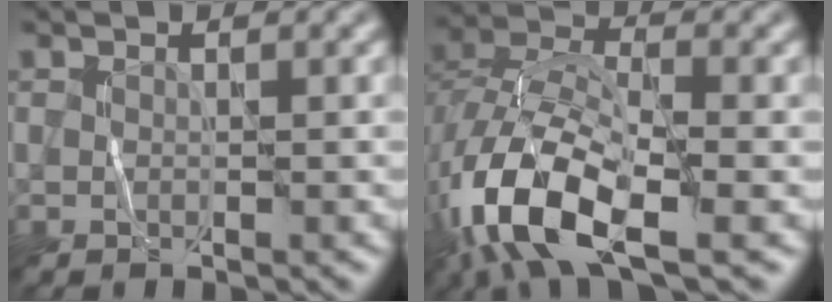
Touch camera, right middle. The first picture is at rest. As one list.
[{"total": 10.6, "force": [-4.9, 4.6, 8.3], "torque": [-0.177, -0.002, -0.098]}]